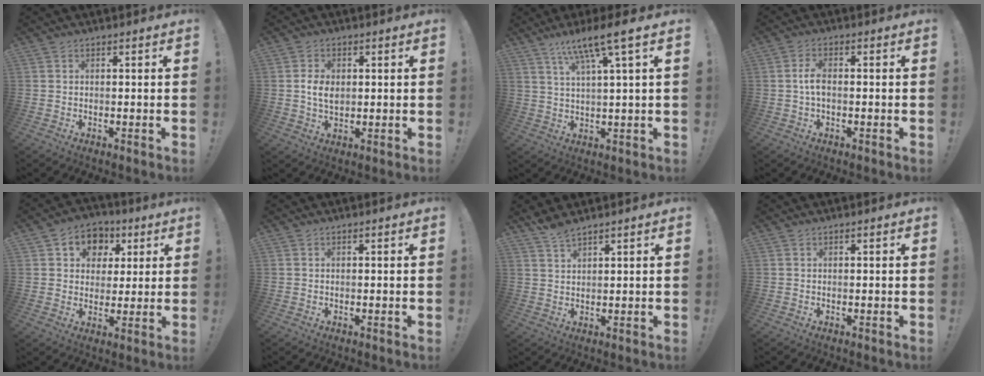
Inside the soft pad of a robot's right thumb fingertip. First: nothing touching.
{"total": 5.4, "force": [0.2, 3.6, 4.0], "torque": [-0.066, 0.003, 0.002]}
{"total": 9.2, "force": [5.6, -0.6, 7.3], "torque": [-0.134, -0.028, 0.086]}
{"total": 4.2, "force": [-0.6, 1.8, 3.8], "torque": [-0.090, 0.006, -0.012]}
{"total": 9.1, "force": [2.9, 8.0, 3.0], "torque": [-0.032, -0.012, 0.057]}
{"total": 0.0}
{"total": 3.6, "force": [3.1, 0.4, 1.6], "torque": [-0.034, -0.019, 0.057]}
{"total": 0.0}